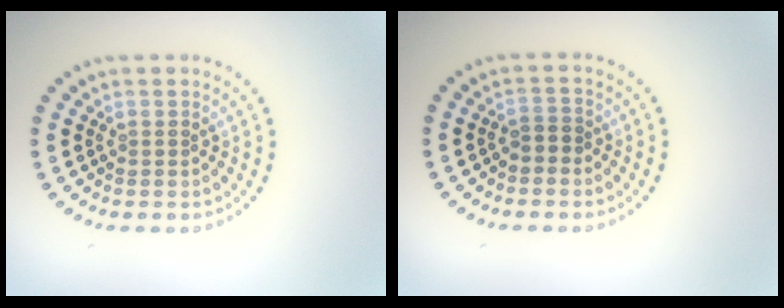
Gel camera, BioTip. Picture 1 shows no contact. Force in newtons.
{"total": 1.3, "press": 1.1, "slide": 0.6}